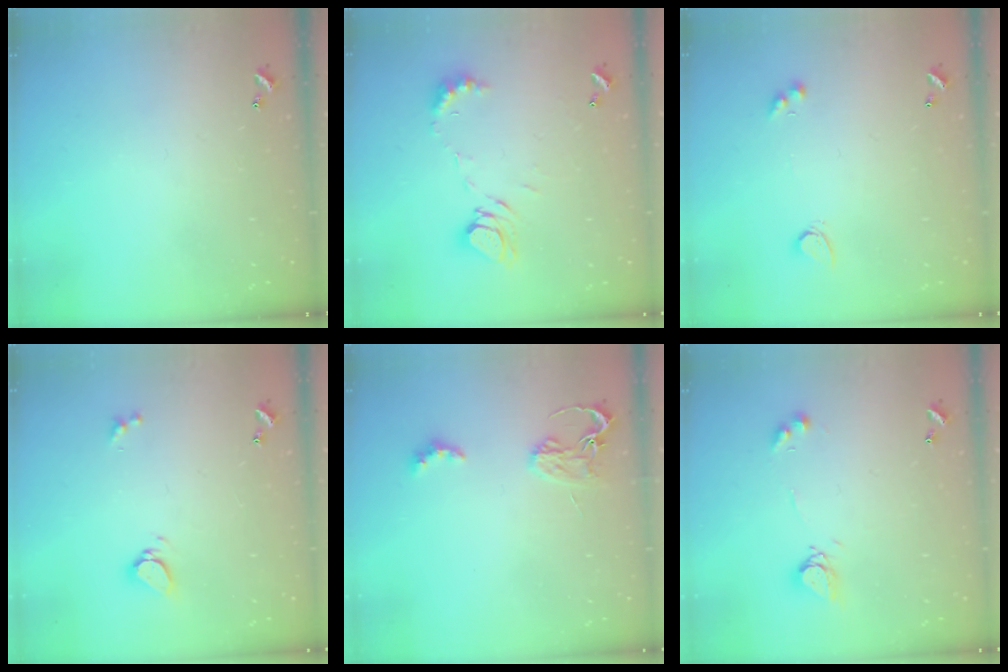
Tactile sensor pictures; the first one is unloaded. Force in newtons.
{"total": 8.4, "press": 8.4, "slide": 1.0}
{"total": 3.3, "press": 2.8, "slide": 1.7}
{"total": 4.4, "press": 4.4, "slide": 0.6}
{"total": 2.9, "press": 2.8, "slide": 0.6}
{"total": 6.7, "press": 6.7, "slide": 0.5}